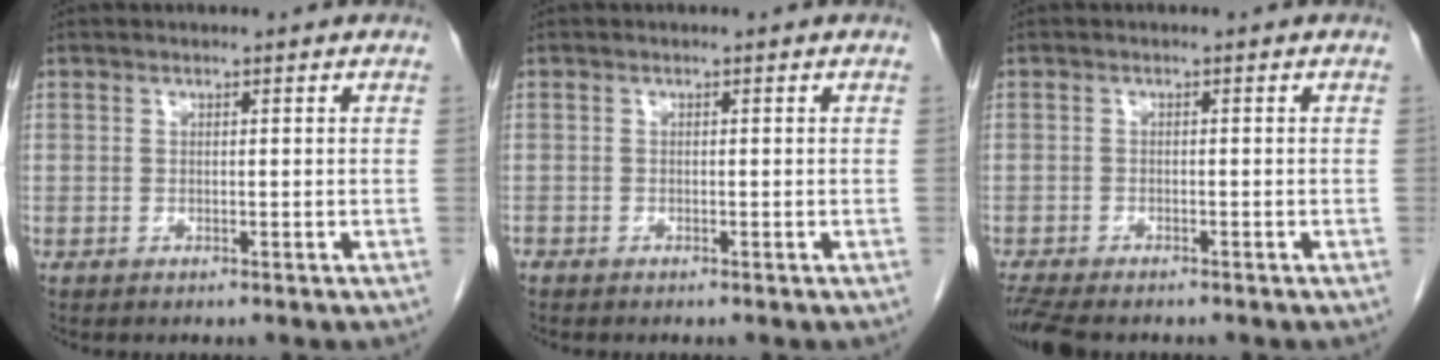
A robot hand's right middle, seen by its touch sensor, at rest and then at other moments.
{"total": 0.5, "force": [-0.5, 0.3, 0.0], "torque": [-0.006, 0.000, -0.011]}
{"total": 6.7, "force": [-5.6, 1.9, 3.2], "torque": [-0.058, -0.012, -0.092]}